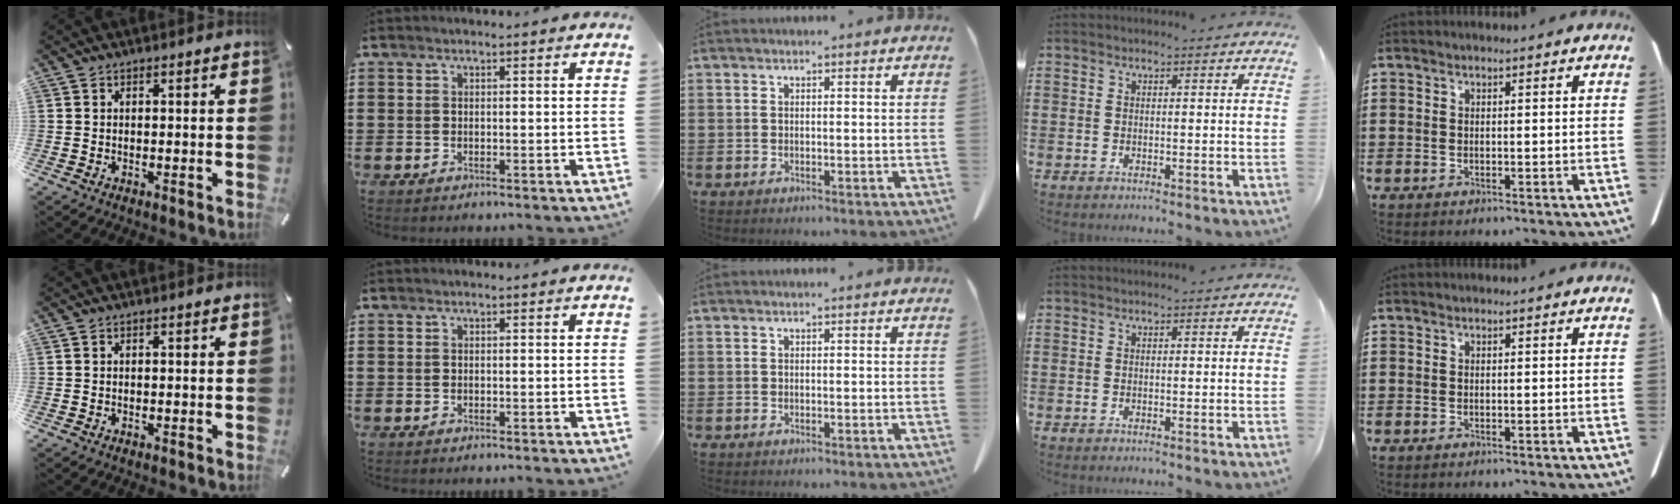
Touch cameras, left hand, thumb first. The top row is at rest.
{}